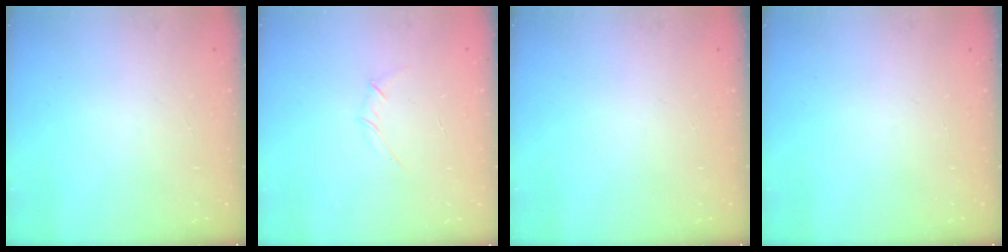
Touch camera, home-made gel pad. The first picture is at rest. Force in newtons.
{"total": 3.1, "press": 3.0, "slide": 1.0}
{"total": 0.0}
{"total": 0.0}